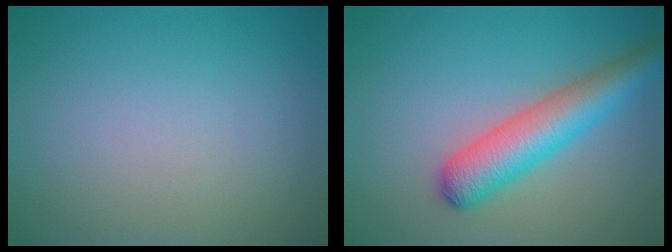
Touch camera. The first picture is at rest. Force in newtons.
{"total": 5.4, "press": 5.4, "slide": 0.2}